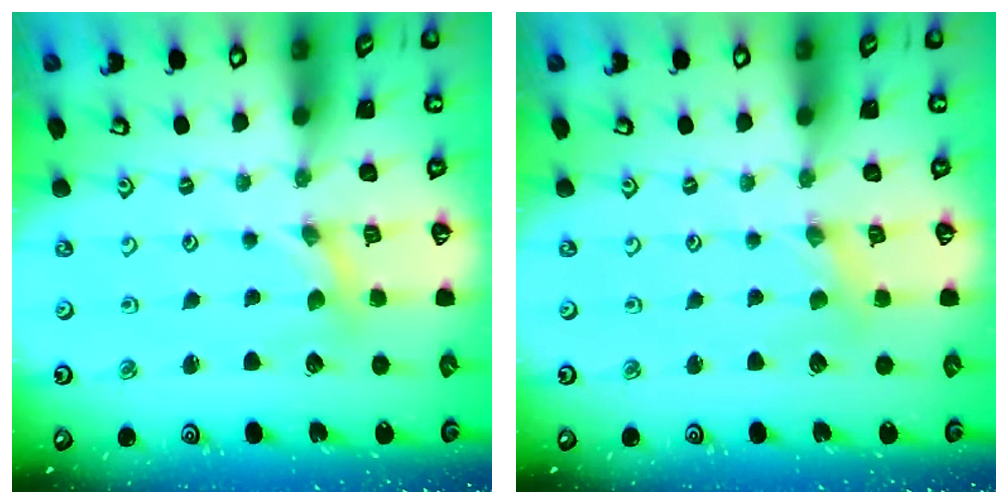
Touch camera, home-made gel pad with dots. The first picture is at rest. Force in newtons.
{"total": 1.0, "press": 0.9, "slide": 0.3}